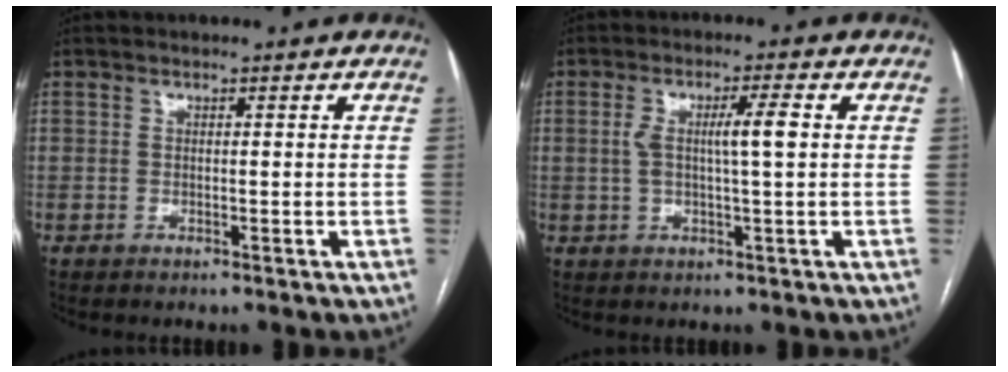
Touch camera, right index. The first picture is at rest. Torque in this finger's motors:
{"motor_torque": [0.20, 0.06, 0.13, 0.08]}